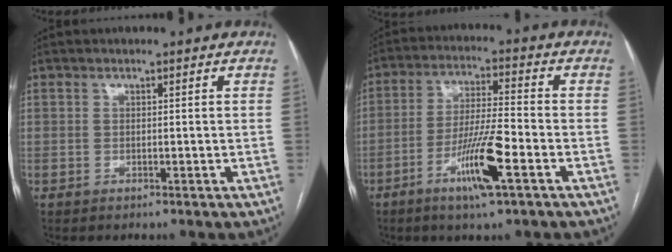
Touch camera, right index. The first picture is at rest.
{"total": 10.0, "force": [-4.6, 0.3, 8.9], "torque": [-0.169, -0.009, -0.083]}